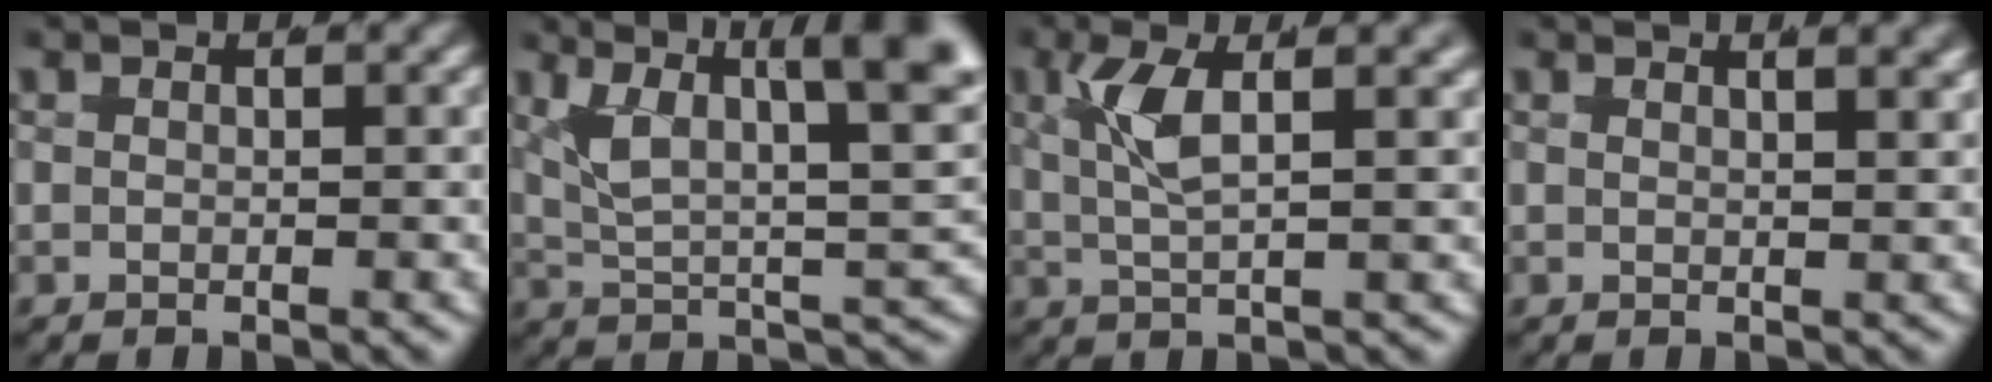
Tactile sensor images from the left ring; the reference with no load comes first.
{"total": 12.2, "force": [2.8, 7.0, 9.5], "torque": [-0.139, -0.007, 0.032]}
{"total": 3.8, "force": [0.8, 1.0, 3.5], "torque": [-0.083, -0.003, 0.016]}
{"total": 2.7, "force": [1.9, 0.9, 1.7], "torque": [-0.014, 0.009, 0.021]}